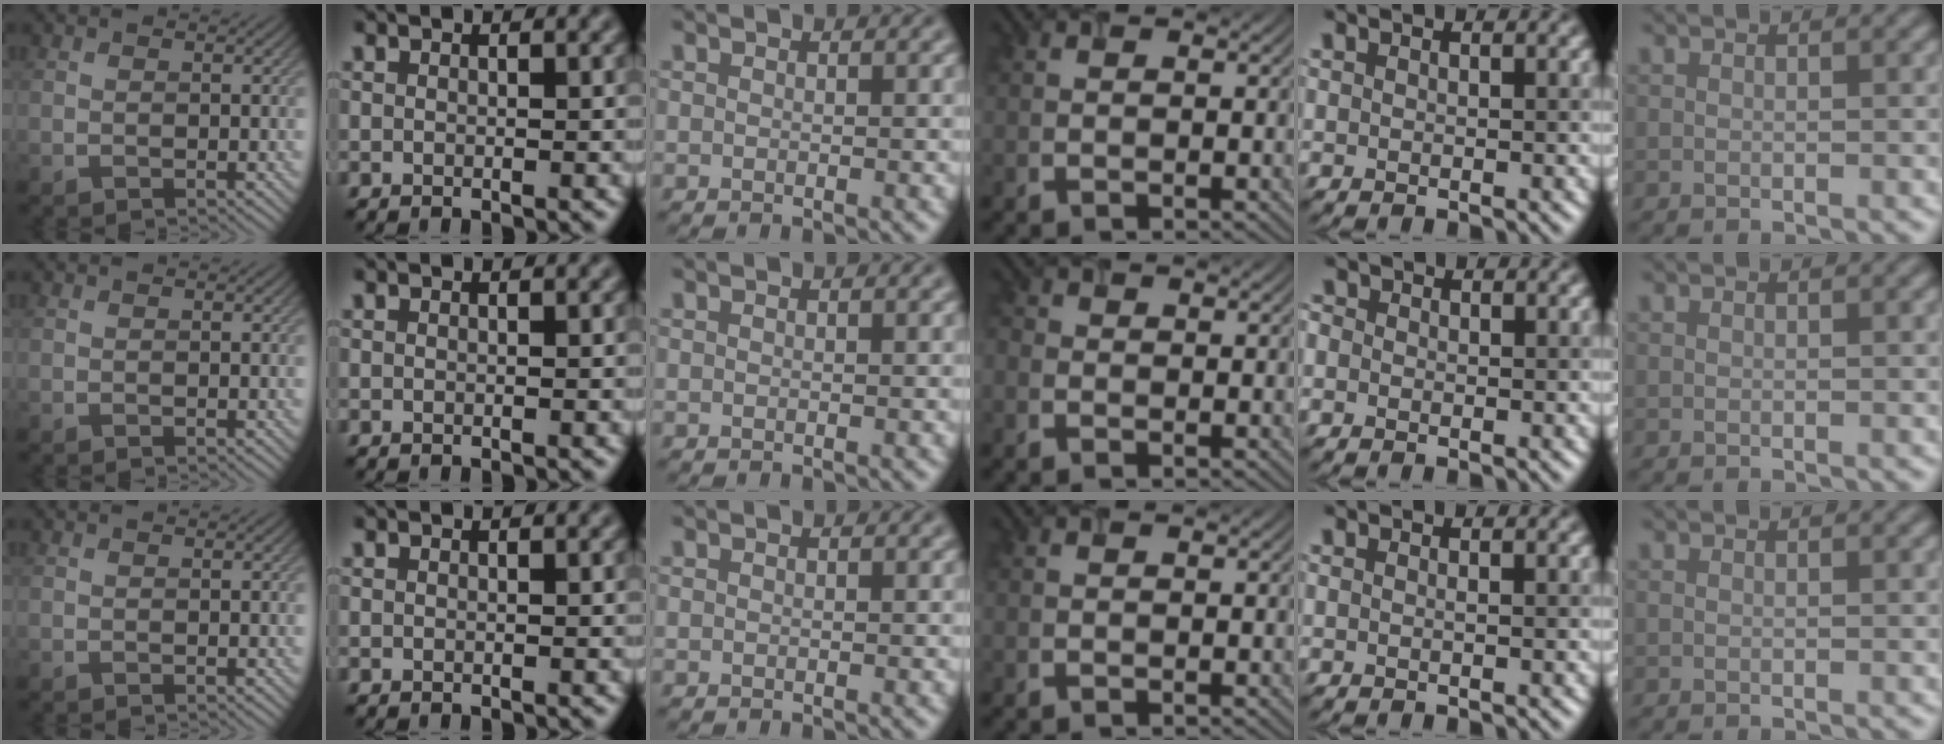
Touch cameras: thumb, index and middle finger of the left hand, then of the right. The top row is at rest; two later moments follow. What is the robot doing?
{"motion": "close", "object": "airpods case & airpods"}